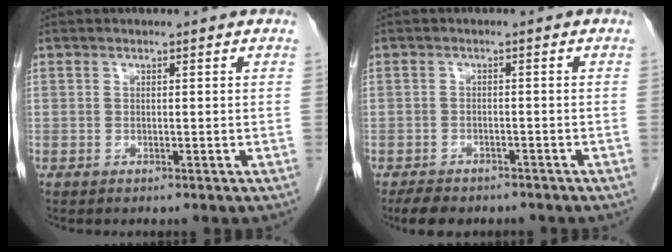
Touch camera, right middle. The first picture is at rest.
{"total": 6.2, "force": [-5.1, 2.5, 2.4], "torque": [-0.041, -0.007, -0.071]}